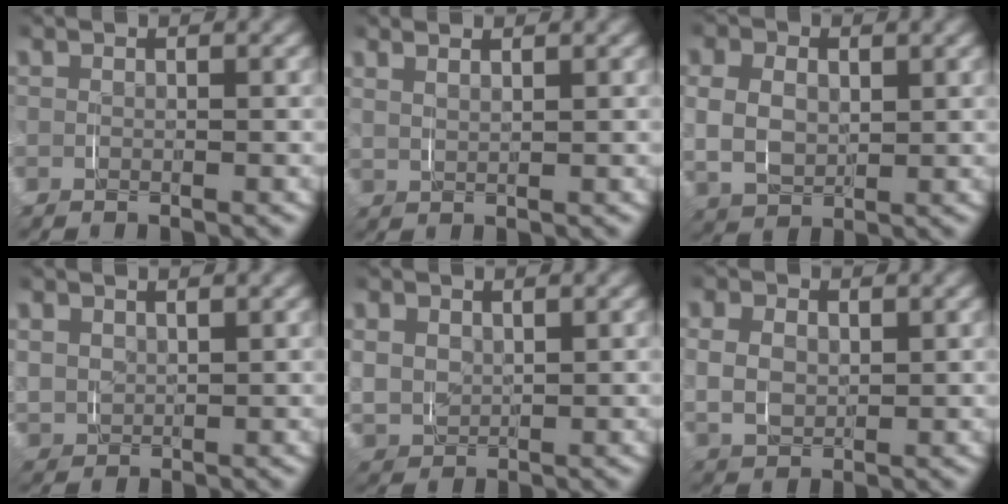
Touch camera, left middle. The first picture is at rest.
{"total": 2.3, "force": [1.9, 0.7, 1.1], "torque": [-0.017, 0.006, 0.034]}
{"total": 6.4, "force": [1.0, 5.2, 3.7], "torque": [-0.092, -0.008, 0.024]}
{"total": 3.1, "force": [1.5, 2.5, 1.3], "torque": [-0.050, -0.012, 0.039]}
{"total": 4.6, "force": [1.3, 3.9, 2.1], "torque": [-0.072, -0.016, 0.035]}
{"total": 4.9, "force": [1.0, 4.0, 2.7], "torque": [-0.071, -0.006, 0.022]}